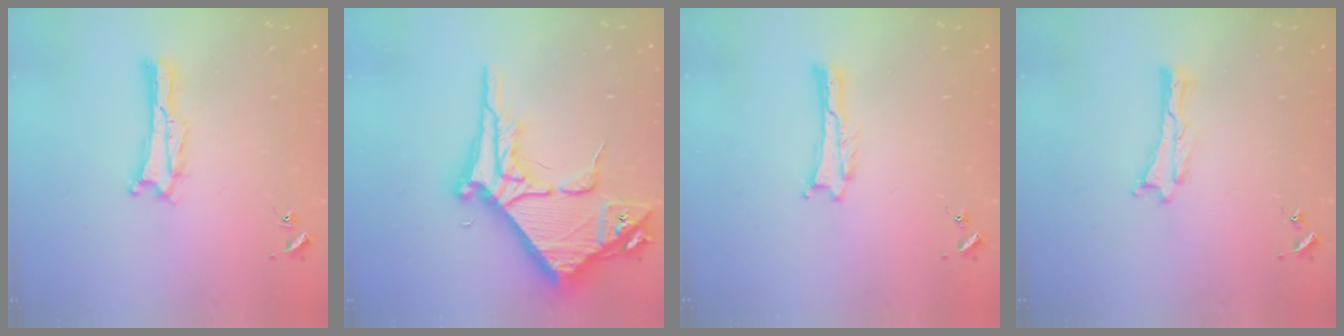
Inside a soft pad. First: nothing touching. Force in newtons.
{"total": 10.5, "press": 10.4, "slide": 1.2}
{"total": 0.0}
{"total": 0.0}